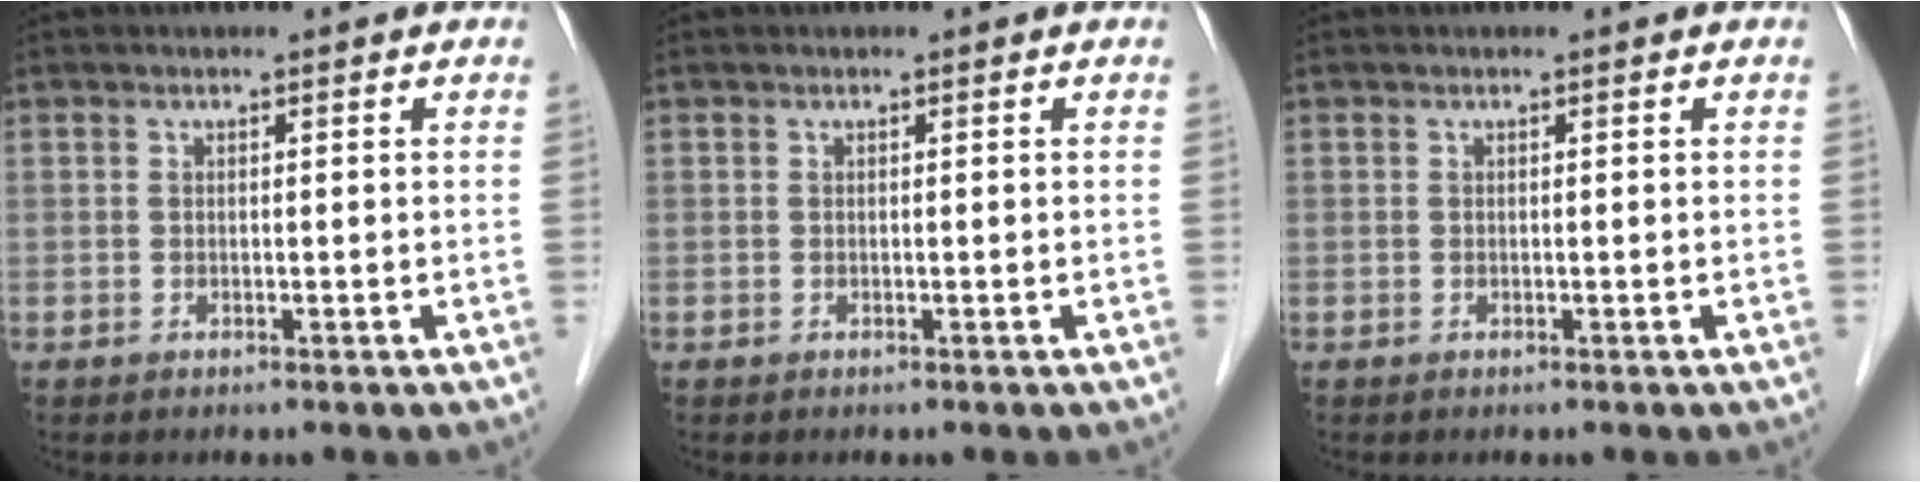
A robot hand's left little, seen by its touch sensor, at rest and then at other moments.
{"total": 0.0}
{"total": 0.0}